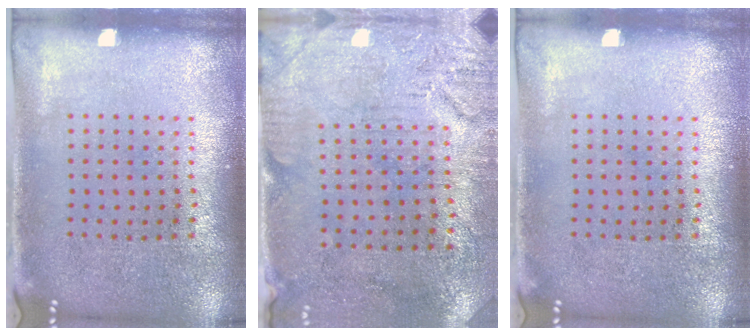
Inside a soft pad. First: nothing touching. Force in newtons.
{"total": 3.3, "press": 2.6, "slide": 2.0}
{"total": 0.0}